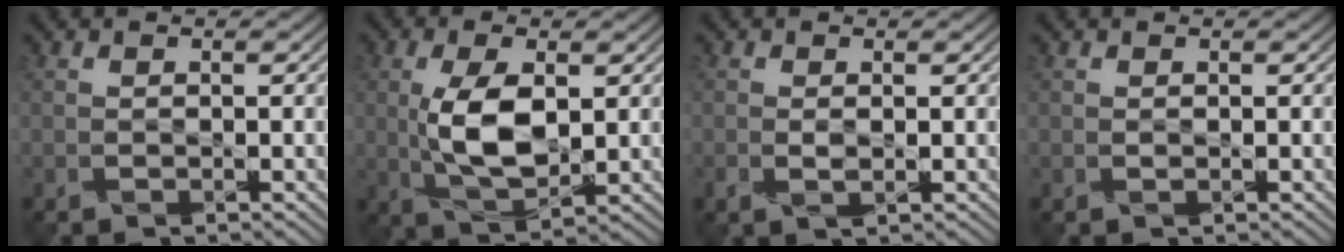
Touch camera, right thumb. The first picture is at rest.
{"total": 7.7, "force": [0.7, 3.5, 6.8], "torque": [-0.152, -0.004, 0.016]}
{"total": 1.3, "force": [0.0, 0.6, 1.2], "torque": [-0.029, -0.003, 0.001]}
{"total": 0.0}